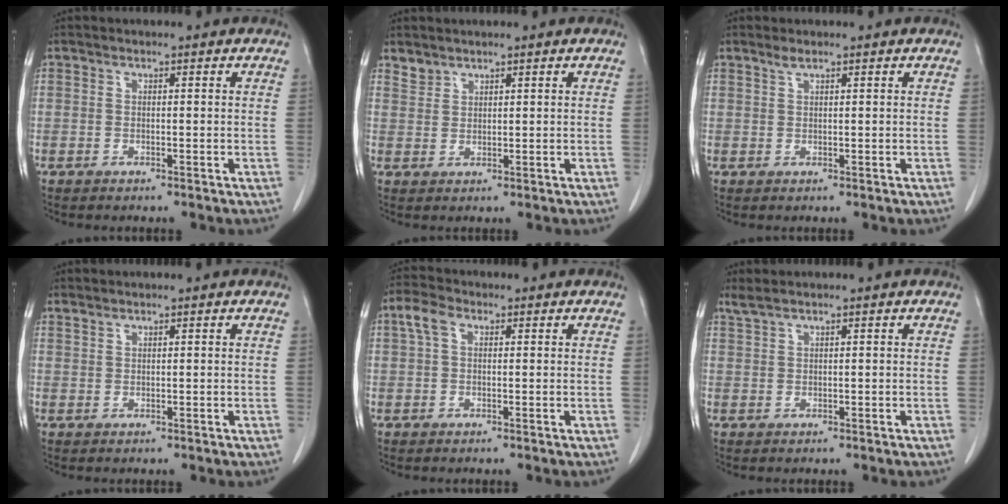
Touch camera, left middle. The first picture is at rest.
{"total": 1.8, "force": [1.7, 0.7, -0.2], "torque": [0.006, 0.005, 0.033]}
{"total": 1.0, "force": [0.8, 0.1, 0.6], "torque": [-0.015, 0.003, 0.019]}
{"total": 0.8, "force": [0.8, 0.0, 0.0], "torque": [-0.005, 0.002, 0.020]}
{"total": 2.9, "force": [1.0, 1.7, 2.2], "torque": [-0.053, 0.022, 0.022]}
{"total": 1.3, "force": [1.1, -0.2, 0.7], "torque": [-0.019, 0.012, 0.027]}